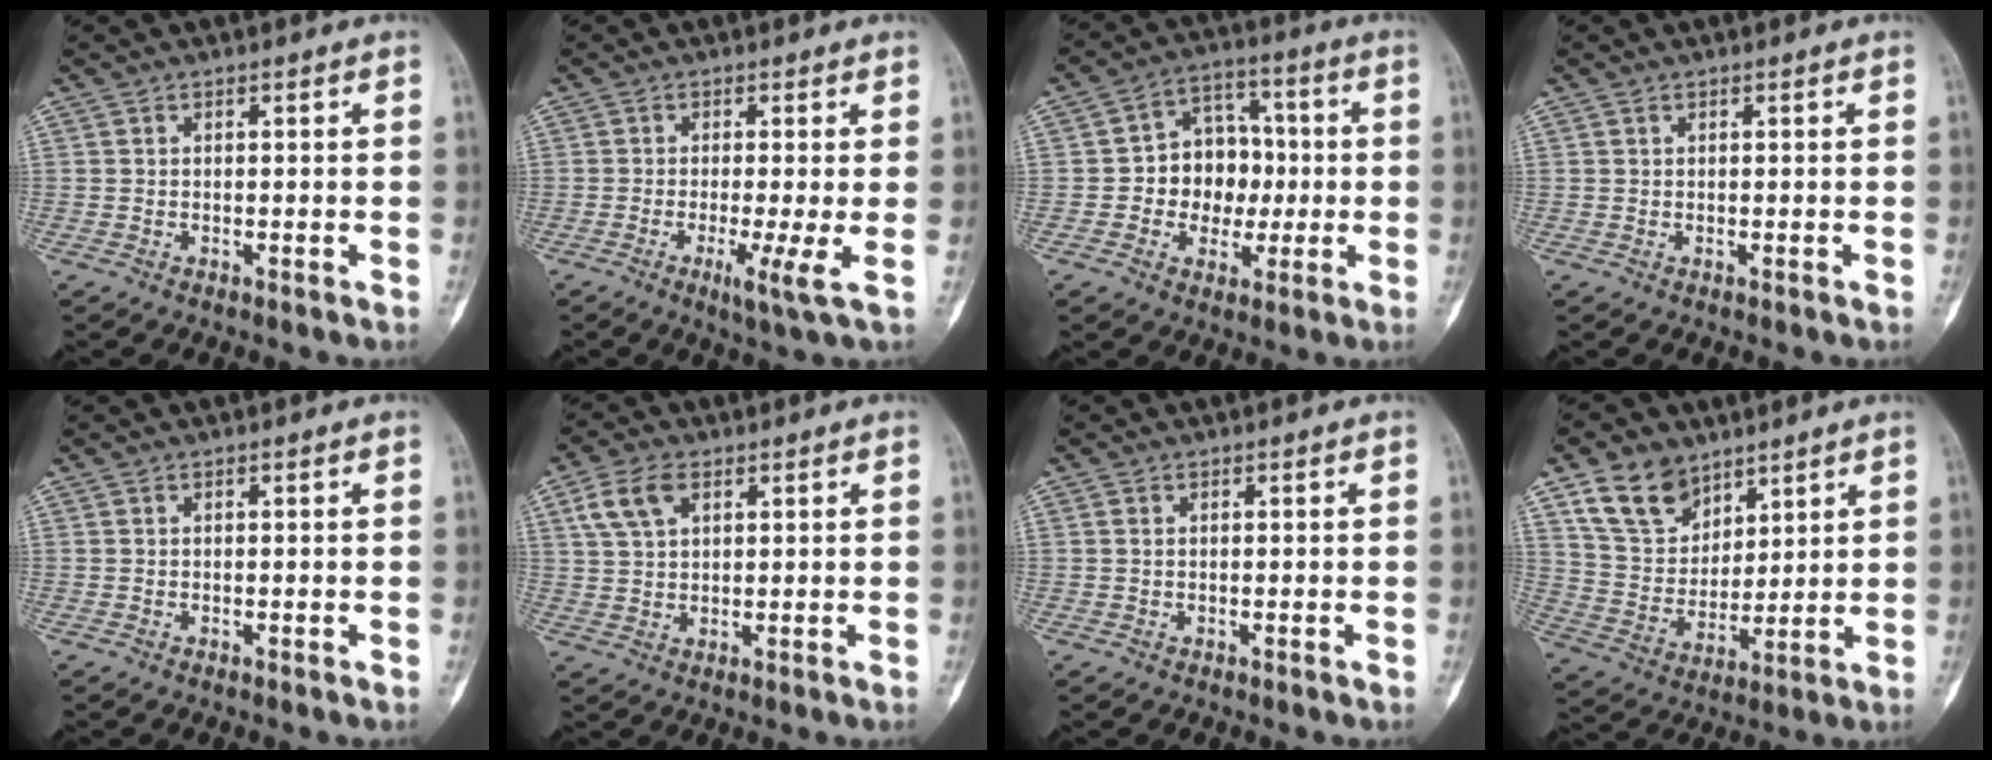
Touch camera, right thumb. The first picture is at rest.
{"total": 4.5, "force": [-1.0, -0.2, 4.3], "torque": [-0.088, -0.015, -0.021]}
{"total": 11.2, "force": [-0.7, 9.2, 6.3], "torque": [-0.039, 0.029, -0.015]}
{"total": 0.0}
{"total": 0.0}
{"total": 6.8, "force": [3.0, 4.0, 4.6], "torque": [-0.088, 0.002, 0.061]}
{"total": 0.7, "force": [0.2, 0.4, 0.5], "torque": [-0.014, 0.002, 0.006]}
{"total": 12.2, "force": [7.8, 8.1, 4.7], "torque": [-0.063, -0.036, 0.155]}